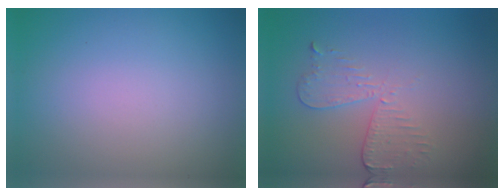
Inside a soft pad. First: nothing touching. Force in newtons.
{"total": 3.0, "press": 2.6, "slide": 1.5}